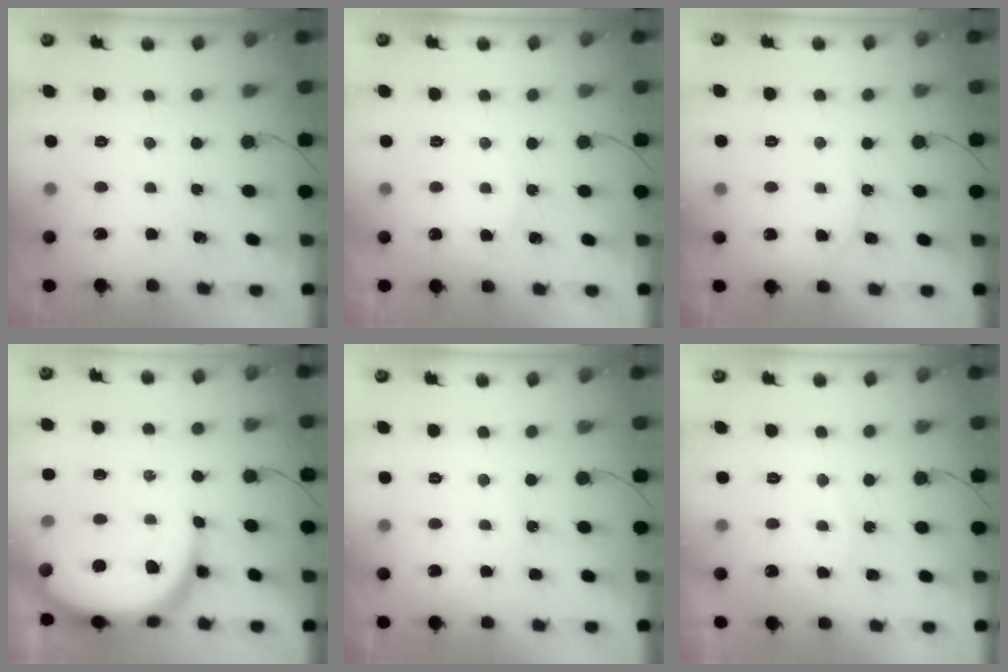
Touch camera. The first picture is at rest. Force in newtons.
{"total": 2.7, "press": 2.7, "slide": 0.3}
{"total": 8.0, "press": 7.9, "slide": 0.7}
{"total": 16.4, "press": 16.4, "slide": 1.5}
{"total": 5.2, "press": 4.9, "slide": 1.7}
{"total": 6.4, "press": 6.4, "slide": 0.6}